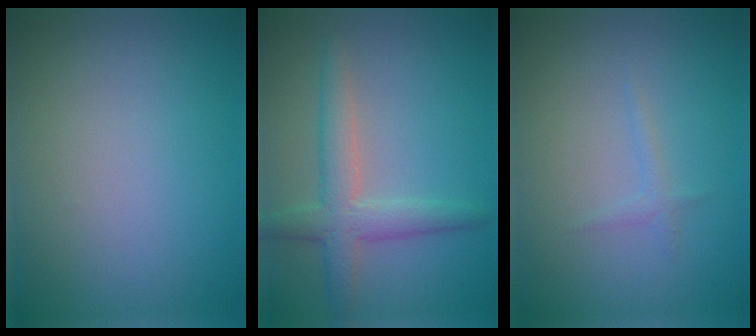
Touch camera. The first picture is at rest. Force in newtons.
{"total": 3.7, "press": 3.7, "slide": 0.2}
{"total": 0.8, "press": 0.8, "slide": 0.1}